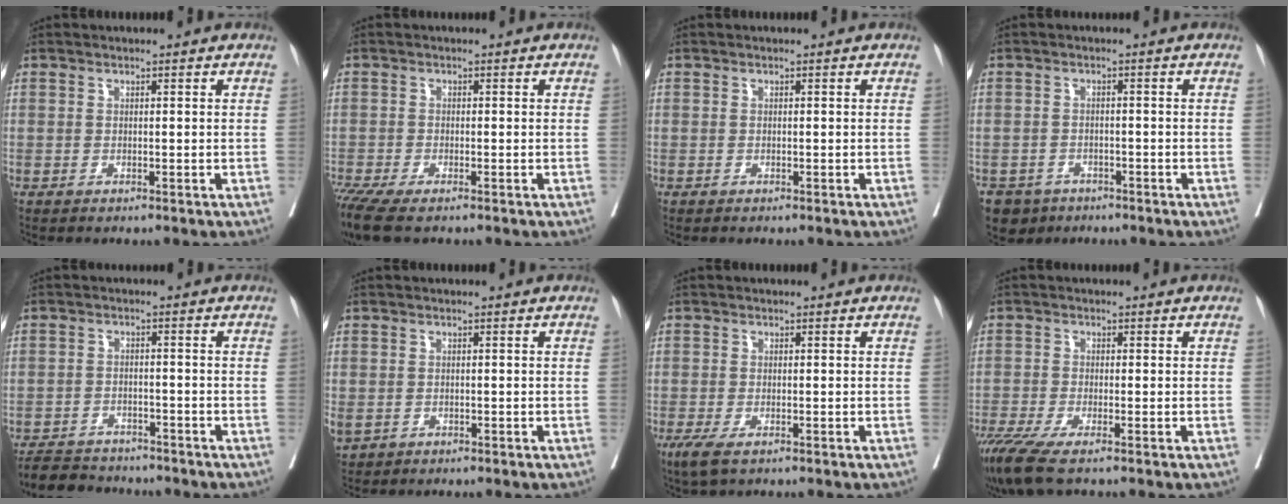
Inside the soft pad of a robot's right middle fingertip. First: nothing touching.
{"total": 6.0, "force": [-4.5, 1.0, 3.9], "torque": [-0.076, -0.011, -0.084]}
{"total": 0.5, "force": [-0.5, 0.0, 0.3], "torque": [0.001, 0.002, -0.006]}
{"total": 5.6, "force": [-4.0, 3.9, 0.8], "torque": [-0.012, 0.004, -0.064]}
{"total": 6.8, "force": [-6.4, 2.1, 1.2], "torque": [-0.016, -0.006, -0.100]}
{"total": 2.7, "force": [-0.8, 2.1, 1.6], "torque": [-0.045, -0.001, -0.004]}
{"total": 3.3, "force": [-1.9, 0.9, 2.5], "torque": [-0.054, -0.011, -0.032]}
{"total": 6.0, "force": [-4.1, 0.5, 4.3], "torque": [-0.077, -0.016, -0.075]}